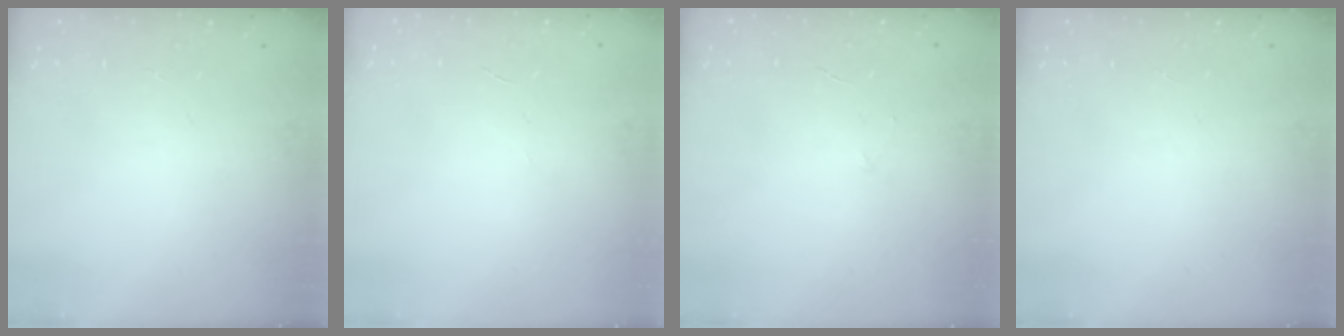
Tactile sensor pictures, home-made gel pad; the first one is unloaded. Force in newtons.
{"total": 1.8, "press": 1.7, "slide": 0.5}
{"total": 2.4, "press": 2.3, "slide": 0.8}
{"total": 0.0}